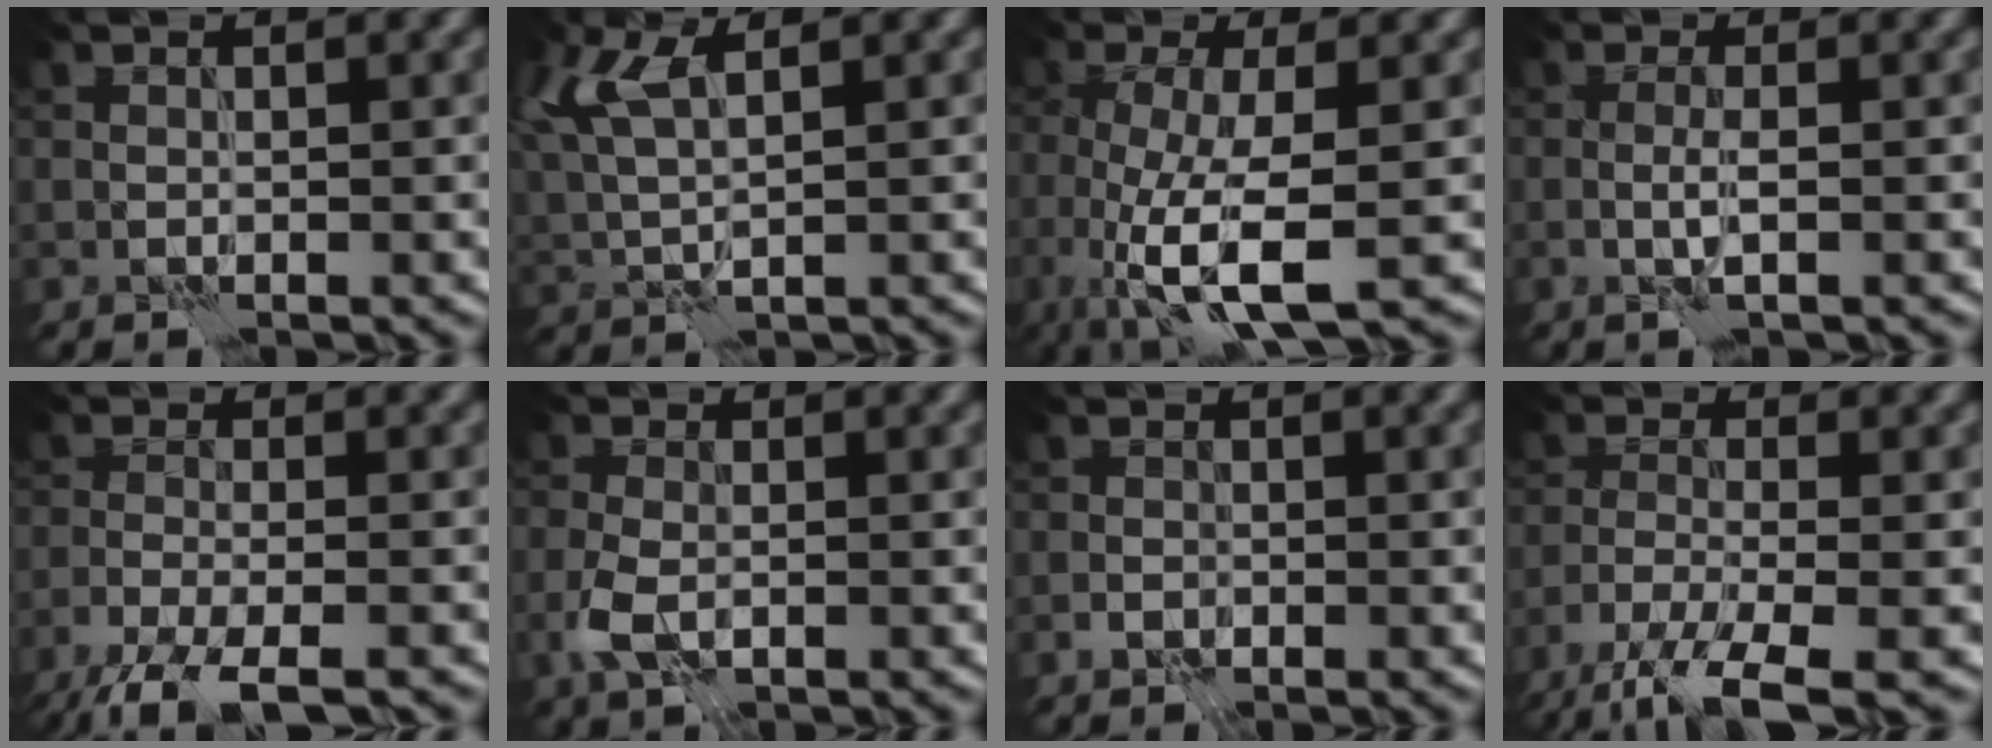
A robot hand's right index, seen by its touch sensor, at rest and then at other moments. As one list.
[{"total": 5.3, "force": [2.0, 1.9, 4.5], "torque": [-0.111, 0.012, 0.042]}, {"total": 7.4, "force": [-1.9, 2.3, 6.8], "torque": [-0.140, -0.016, -0.035]}, {"total": 1.6, "force": [-0.3, 0.1, 1.5], "torque": [-0.032, 0.002, -0.011]}, {"total": 6.1, "force": [-4.7, 1.4, 3.7], "torque": [-0.065, -0.016, -0.092]}, {"total": 2.9, "force": [-0.9, 1.8, 2.2], "torque": [-0.058, -0.006, -0.020]}, {"total": 0.9, "force": [-0.6, 0.7, 0.3], "torque": [-0.002, 0.000, -0.012]}, {"total": 6.7, "force": [-4.7, 1.5, 4.6], "torque": [-0.086, -0.010, -0.095]}]